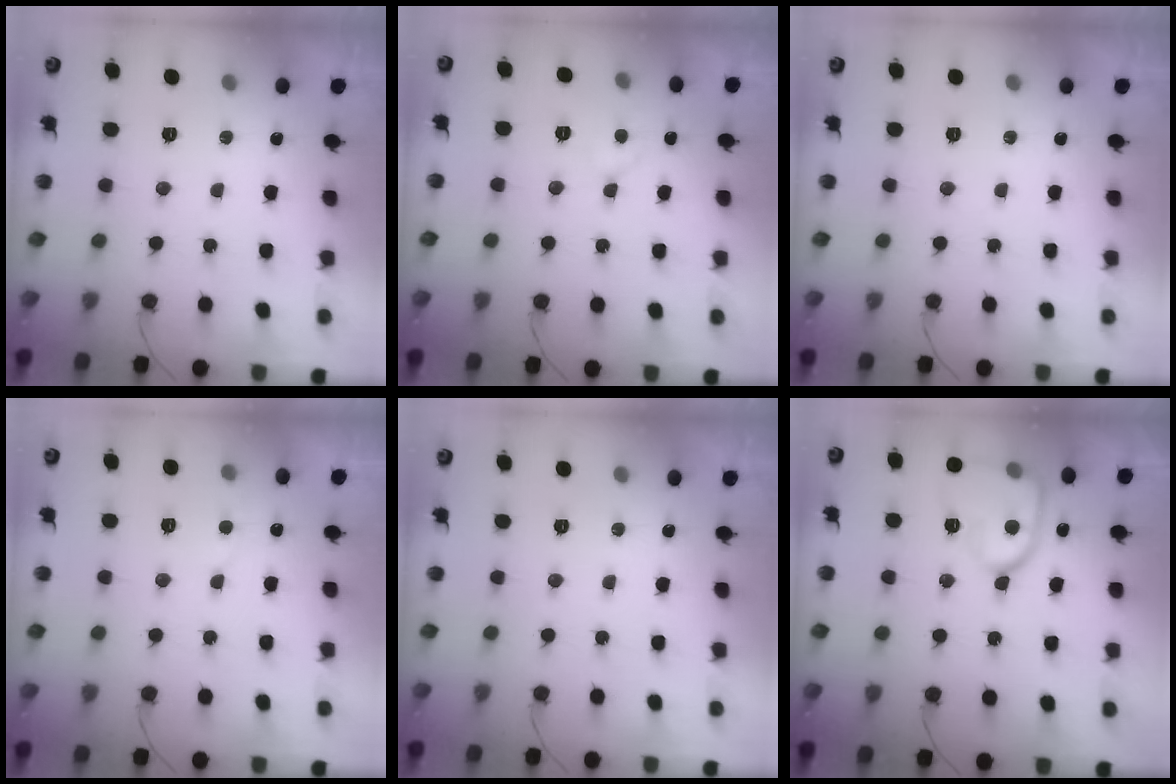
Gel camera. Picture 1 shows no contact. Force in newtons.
{"total": 3.6, "press": 3.6, "slide": 0.3}
{"total": 0.0}
{"total": 2.5, "press": 2.5, "slide": 0.1}
{"total": 0.0}
{"total": 16.6, "press": 16.6, "slide": 1.3}